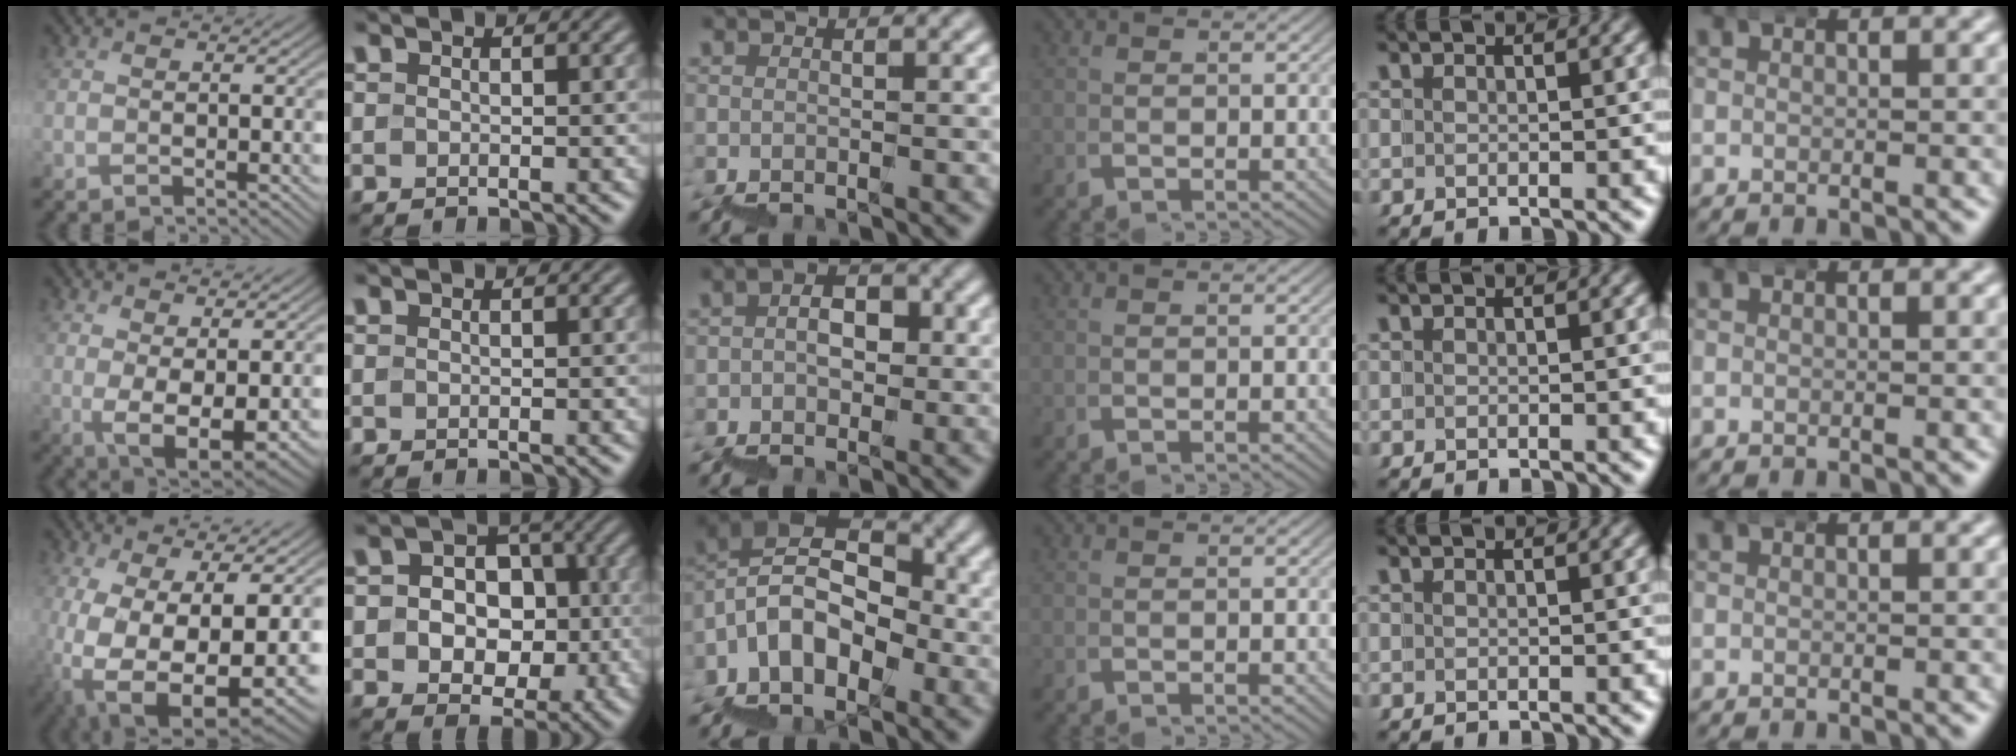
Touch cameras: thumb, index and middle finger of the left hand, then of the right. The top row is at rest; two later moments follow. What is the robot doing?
{"motion": "wrap", "object": "bandana"}